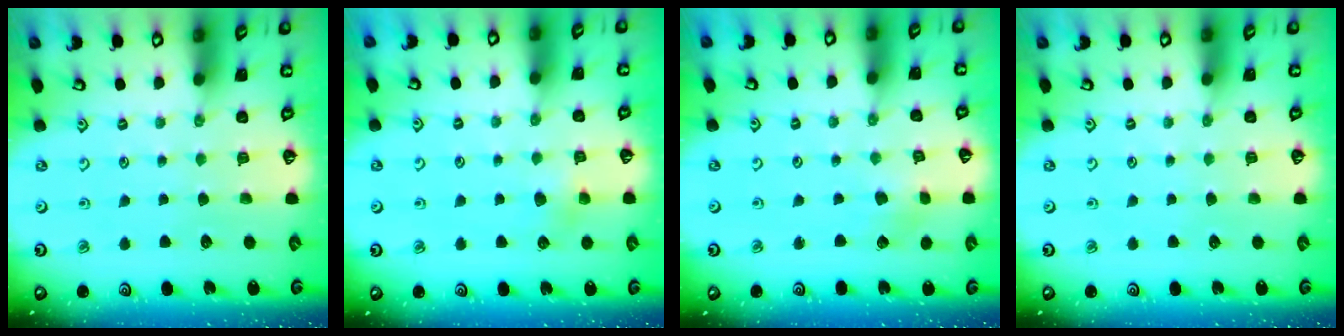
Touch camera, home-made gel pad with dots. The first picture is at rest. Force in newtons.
{"total": 4.0, "press": 4.0, "slide": 0.4}
{"total": 2.3, "press": 2.3, "slide": 0.3}
{"total": 0.0}